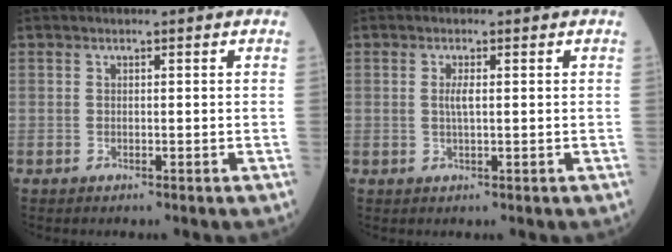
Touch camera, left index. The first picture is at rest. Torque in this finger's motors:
{"motor_torque": [0.40, -0.06, 0.07, 0.01]}